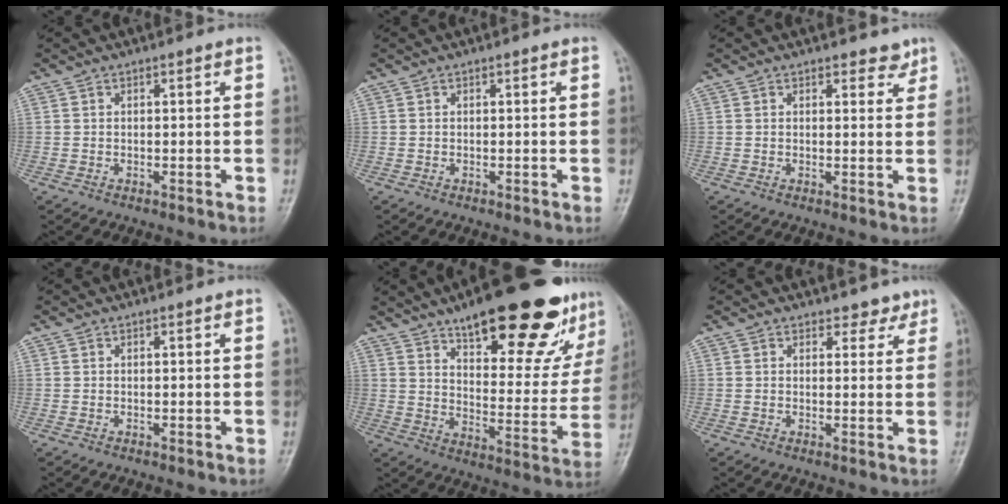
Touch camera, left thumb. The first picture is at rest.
{"total": 0.0}
{"total": 2.4, "force": [2.0, 1.3, 0.7], "torque": [0.010, -0.011, 0.022]}
{"total": 0.0}
{"total": 27.0, "force": [17.5, 8.9, 18.6], "torque": [-0.215, -0.064, 0.251]}
{"total": 2.8, "force": [2.2, 1.6, 0.1], "torque": [0.020, -0.016, 0.020]}